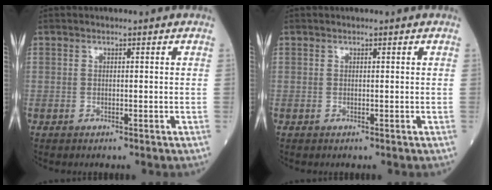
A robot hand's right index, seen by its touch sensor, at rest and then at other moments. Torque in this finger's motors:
{"motor_torque": [0.12, -0.02, 0.04, 0.01]}